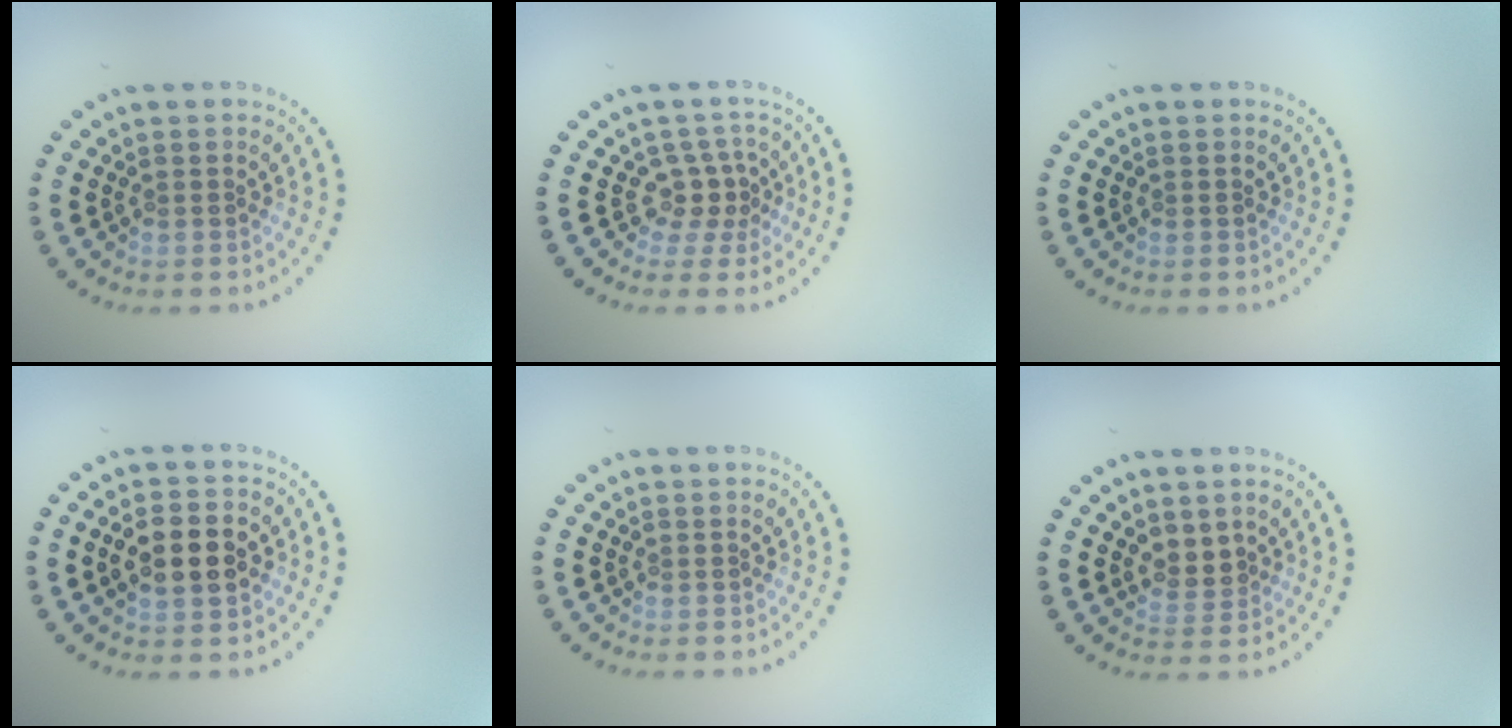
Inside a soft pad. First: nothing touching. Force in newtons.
{"total": 2.4, "press": 1.6, "slide": 1.8}
{"total": 0.0}
{"total": 4.4, "press": 4.4, "slide": 0.3}
{"total": 0.0}
{"total": 1.8, "press": 1.6, "slide": 0.9}